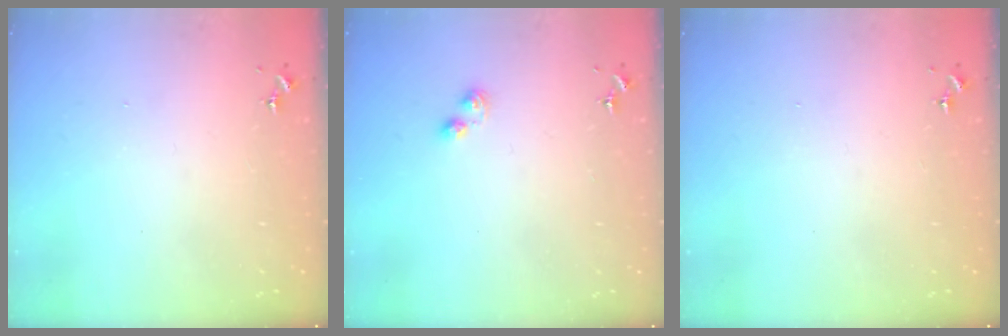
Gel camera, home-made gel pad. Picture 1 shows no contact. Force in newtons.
{"total": 3.3, "press": 3.3, "slide": 0.4}
{"total": 0.0}